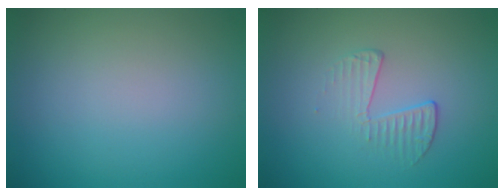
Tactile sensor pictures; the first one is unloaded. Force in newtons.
{"total": 1.9, "press": 0.7, "slide": 1.8}